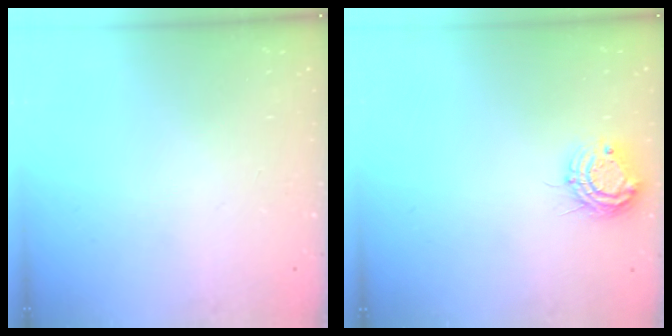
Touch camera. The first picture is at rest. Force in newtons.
{"total": 8.8, "press": 8.8, "slide": 0.8}